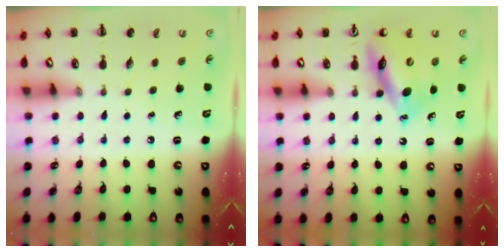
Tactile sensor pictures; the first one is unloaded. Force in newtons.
{"total": 11.0, "press": 10.4, "slide": 3.5}